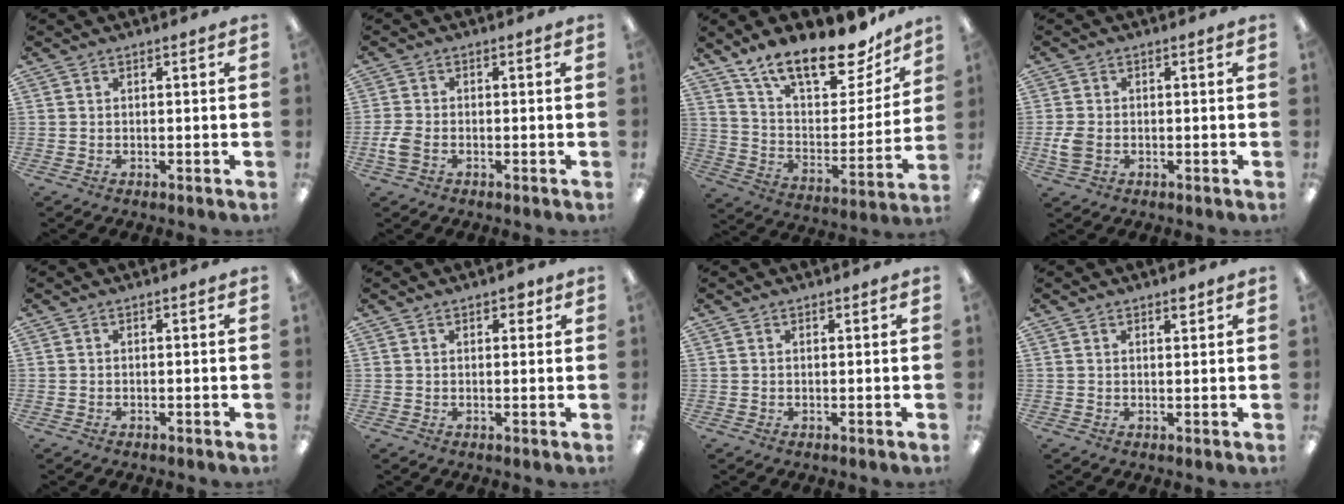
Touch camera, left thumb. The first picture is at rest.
{"total": 3.9, "force": [-1.4, 2.4, 2.8], "torque": [-0.065, 0.001, -0.028]}
{"total": 20.7, "force": [16.1, 7.5, 10.7], "torque": [-0.171, -0.107, 0.280]}
{"total": 4.1, "force": [-0.9, 2.9, 2.9], "torque": [-0.068, -0.001, -0.019]}
{"total": 0.0}
{"total": 2.8, "force": [1.7, 1.5, 1.7], "torque": [-0.020, -0.002, 0.025]}
{"total": 0.6, "force": [0.5, 0.3, 0.1], "torque": [-0.003, 0.001, 0.010]}
{"total": 2.0, "force": [1.6, 0.7, 0.9], "torque": [-0.004, -0.007, 0.026]}